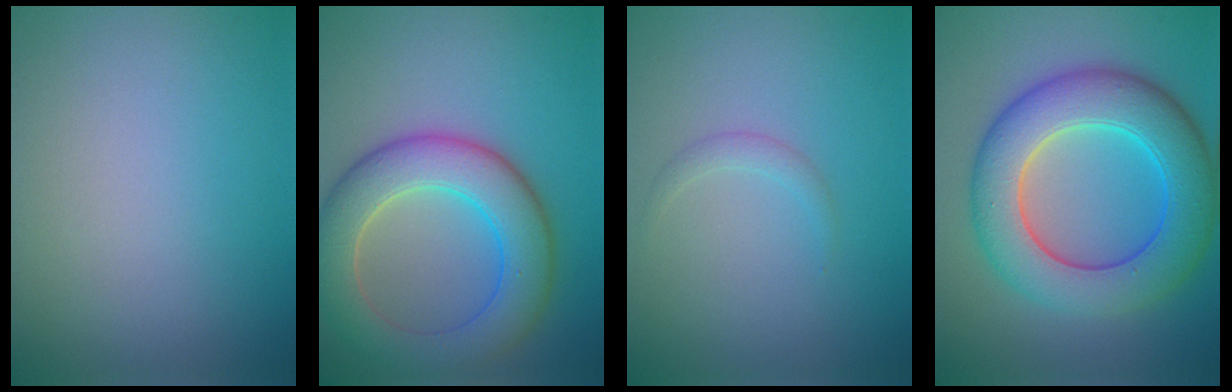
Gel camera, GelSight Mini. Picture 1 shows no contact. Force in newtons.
{"total": 7.9, "press": 7.9, "slide": 0.5}
{"total": 1.0, "press": 1.0, "slide": 0.2}
{"total": 9.4, "press": 9.4, "slide": 0.4}